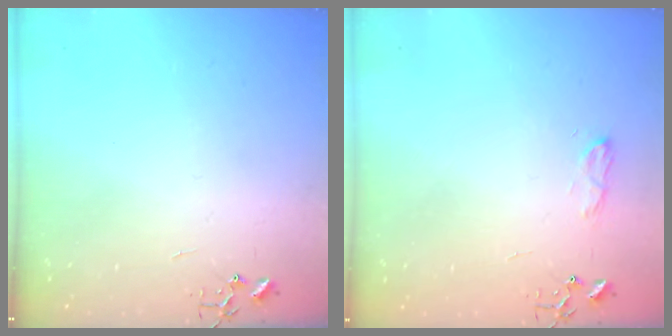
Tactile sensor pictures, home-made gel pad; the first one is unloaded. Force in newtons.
{"total": 7.9, "press": 7.8, "slide": 0.9}